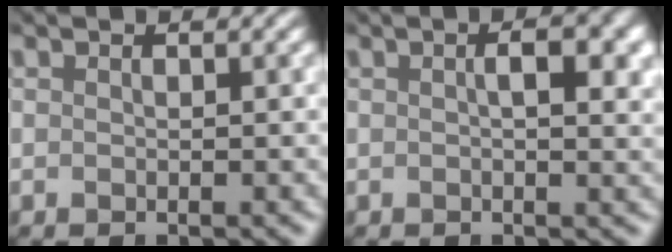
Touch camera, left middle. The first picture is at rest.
{"total": 4.4, "force": [1.0, 1.7, 3.9], "torque": [-0.027, 0.012, 0.005]}